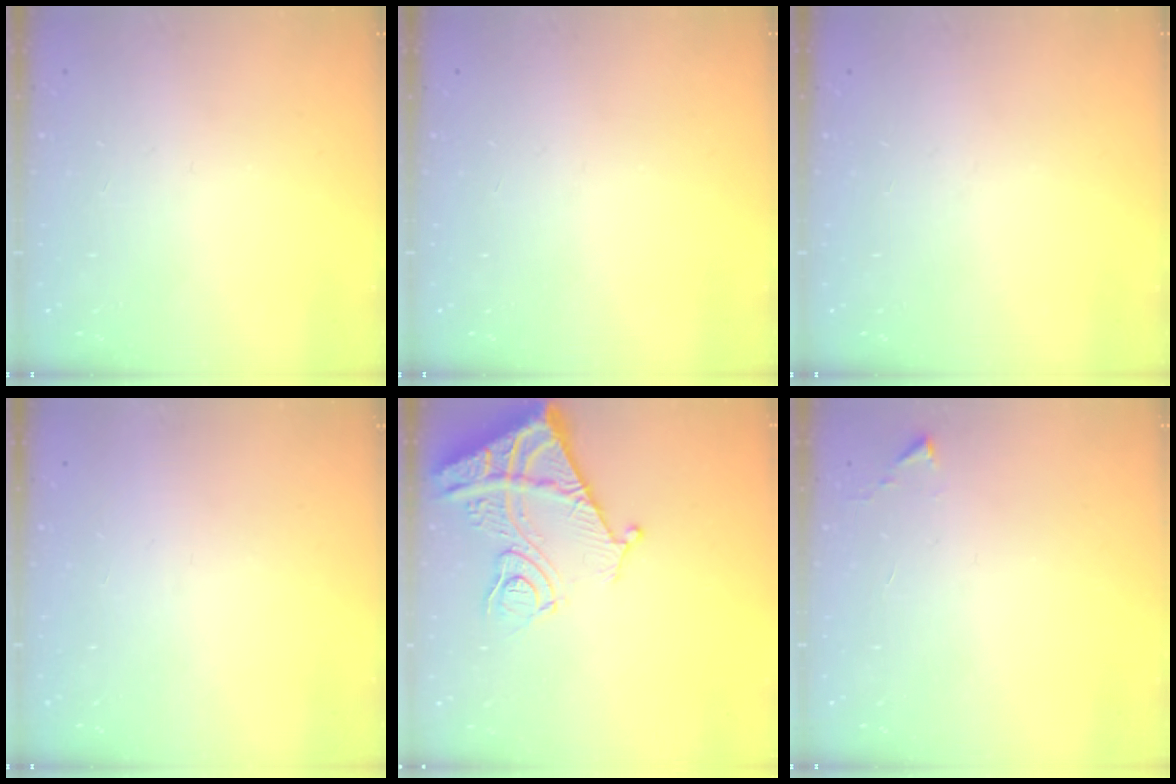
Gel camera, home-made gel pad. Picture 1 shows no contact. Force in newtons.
{"total": 0.0}
{"total": 0.0}
{"total": 1.5, "press": 1.5, "slide": 0.1}
{"total": 13.8, "press": 13.8, "slide": 1.4}
{"total": 2.7, "press": 2.7, "slide": 0.5}